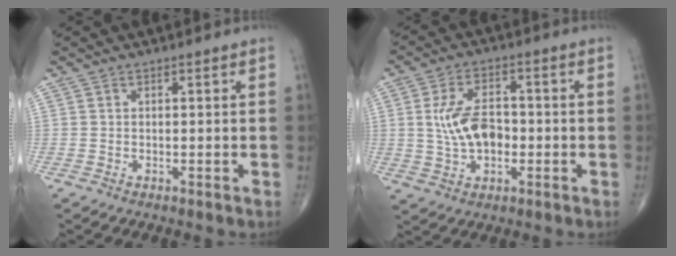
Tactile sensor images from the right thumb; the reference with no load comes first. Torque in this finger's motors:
{"motor_torque": [-0.17, 0.77, 0.92, -0.07, 0.26]}